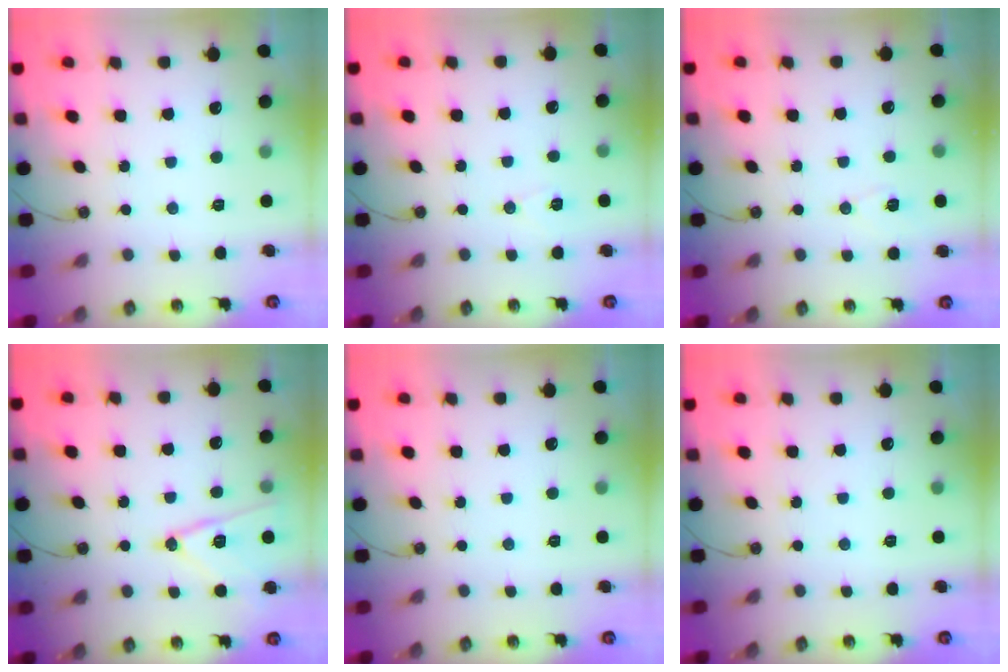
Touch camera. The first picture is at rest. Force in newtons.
{"total": 4.2, "press": 3.8, "slide": 1.8}
{"total": 4.9, "press": 4.2, "slide": 2.4}
{"total": 13.3, "press": 13.3, "slide": 0.4}
{"total": 0.0}
{"total": 0.0}